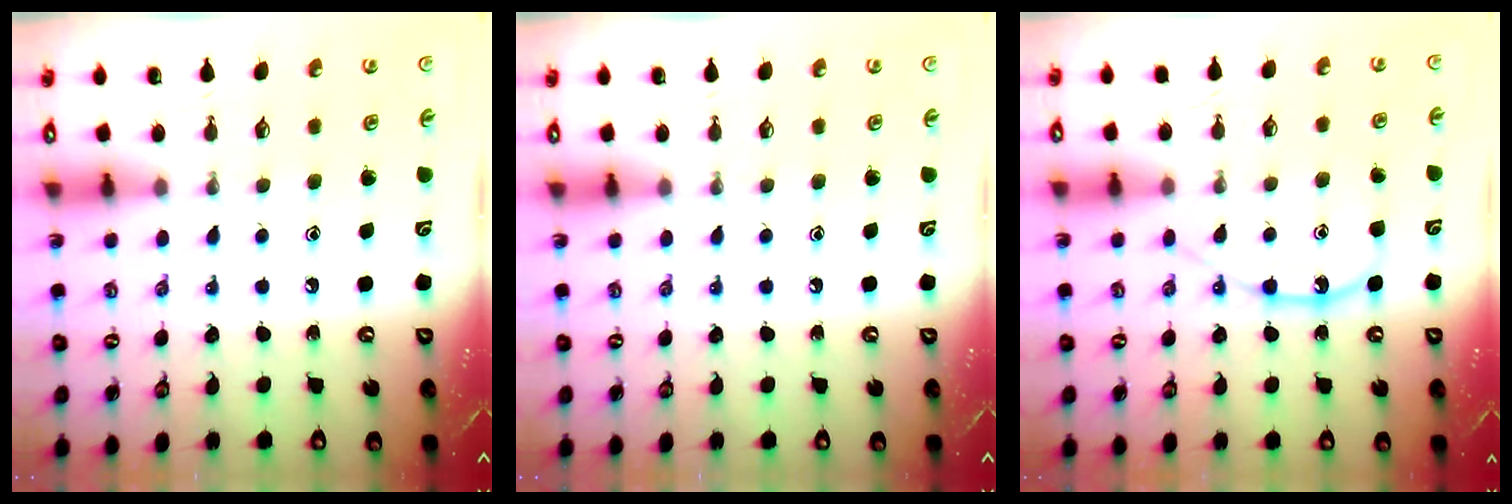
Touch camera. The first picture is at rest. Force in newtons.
{"total": 0.0}
{"total": 11.6, "press": 11.6, "slide": 1.0}